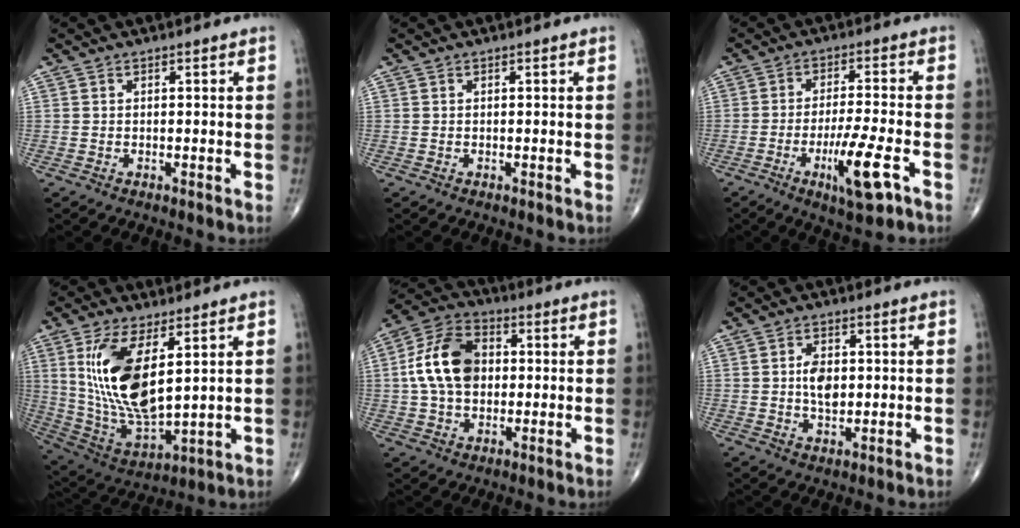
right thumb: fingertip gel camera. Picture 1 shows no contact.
{"total": 0.0}
{"total": 9.9, "force": [-4.4, 1.8, 8.7], "torque": [-0.160, 0.008, -0.070]}
{"total": 17.1, "force": [4.8, 7.2, 14.7], "torque": [-0.286, -0.027, 0.111]}
{"total": 13.4, "force": [1.0, 9.3, 9.6], "torque": [-0.162, 0.020, 0.009]}
{"total": 5.3, "force": [0.4, 3.2, 4.2], "torque": [-0.063, -0.005, 0.008]}